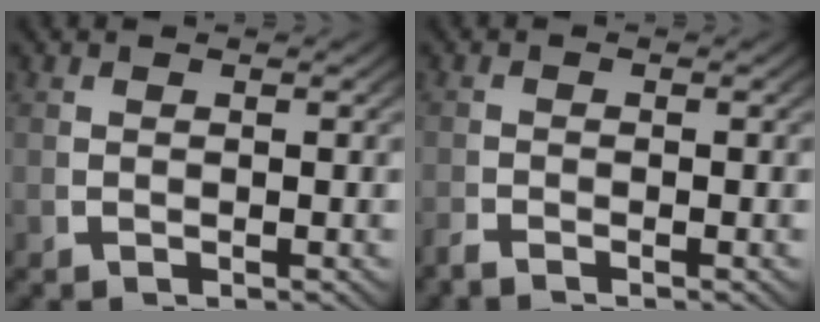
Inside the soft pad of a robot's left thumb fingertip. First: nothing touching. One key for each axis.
{"total": 1.2, "fx": -1.2, "fy": 0.1, "fz": 0.1, "tx": 0.002, "ty": -0.005, "tz": -0.027}